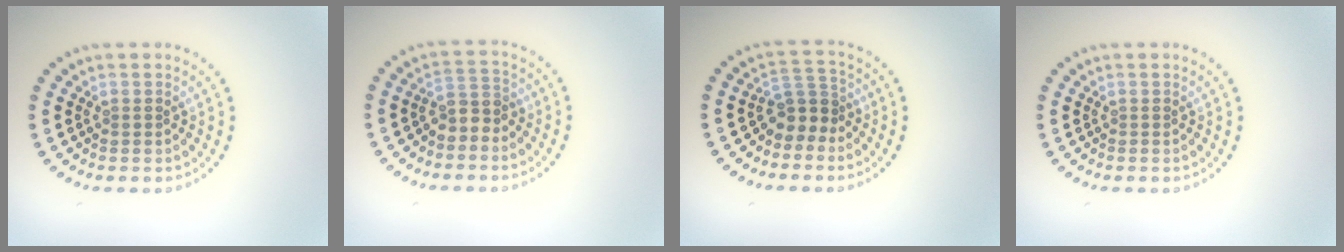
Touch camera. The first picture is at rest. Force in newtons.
{"total": 2.3, "press": 2.0, "slide": 1.3}
{"total": 2.9, "press": 2.2, "slide": 1.8}
{"total": 0.0}